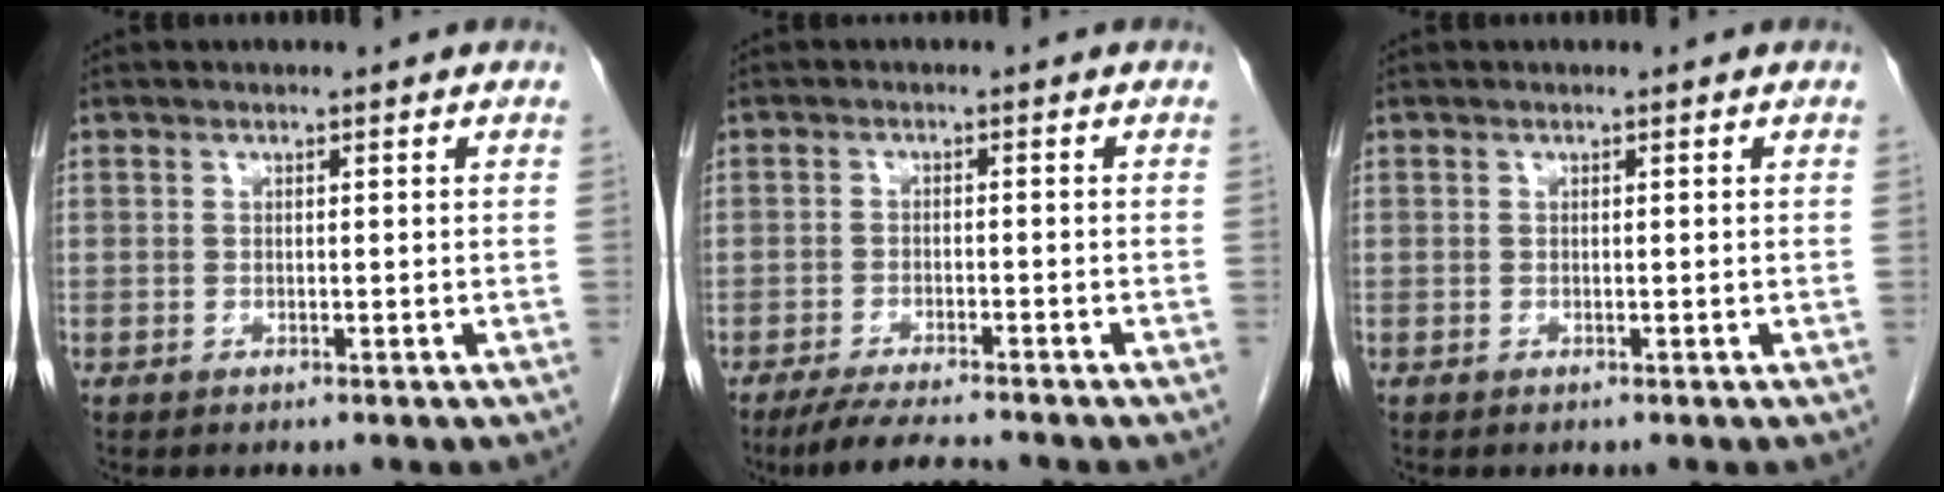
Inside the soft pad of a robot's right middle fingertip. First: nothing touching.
{"total": 6.9, "force": [-6.1, 0.3, 3.2], "torque": [-0.053, -0.020, -0.102]}
{"total": 0.0}